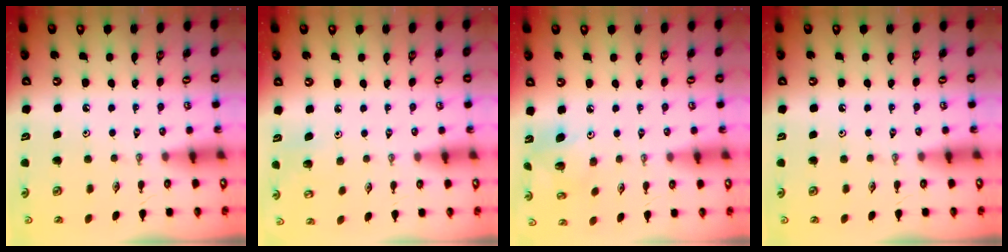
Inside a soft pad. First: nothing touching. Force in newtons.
{"total": 4.0, "press": 3.9, "slide": 0.9}
{"total": 7.8, "press": 7.8, "slide": 0.3}
{"total": 0.0}